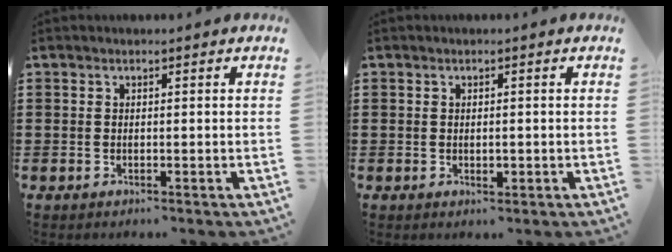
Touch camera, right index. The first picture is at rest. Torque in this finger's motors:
{"motor_torque": [-0.53, 0.19, -0.01, 0.00]}